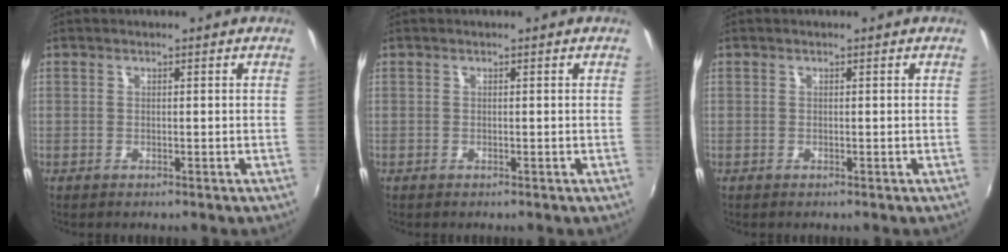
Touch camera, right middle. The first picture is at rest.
{"total": 0.0}
{"total": 0.0}